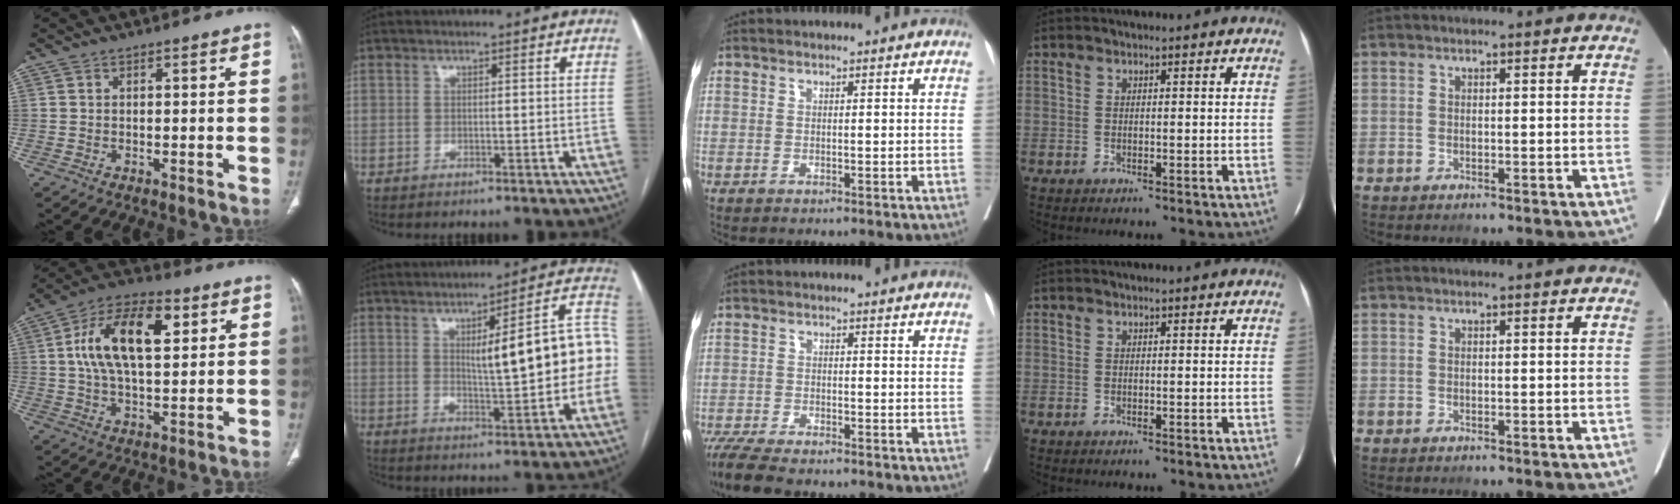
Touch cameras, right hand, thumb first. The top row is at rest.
{"thumb": {"total": 16.5, "force": [4.3, 8.2, 13.7], "torque": [-0.233, 0.010, 0.073]}, "index": {"total": 14.3, "force": [0.5, 2.5, 14.0], "torque": [-0.179, 0.034, 0.009]}, "middle": {"total": 8.6, "force": [-7.3, 1.4, 4.3], "torque": [-0.072, -0.021, -0.122]}}